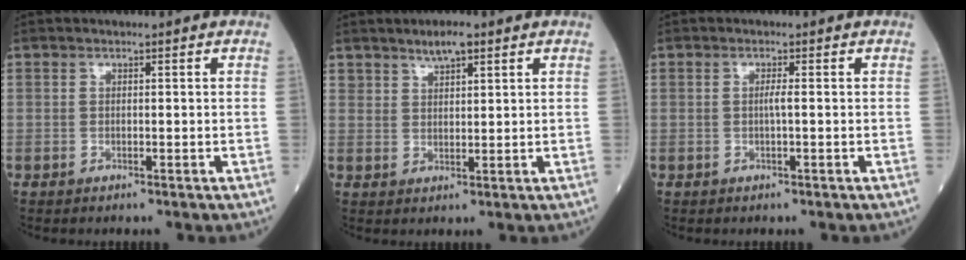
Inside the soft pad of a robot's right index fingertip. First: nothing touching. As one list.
[{"total": 3.6, "force": [2.7, 1.1, 2.2], "torque": [-0.039, 0.004, 0.047]}, {"total": 1.0, "force": [-0.1, -0.2, 1.0], "torque": [-0.021, -0.001, -0.002]}]